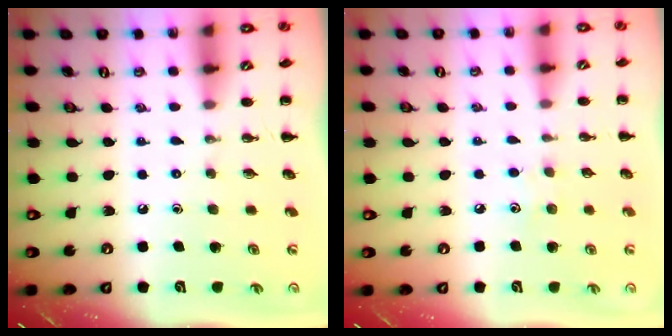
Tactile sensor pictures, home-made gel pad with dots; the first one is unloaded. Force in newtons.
{"total": 4.5, "press": 4.3, "slide": 1.2}